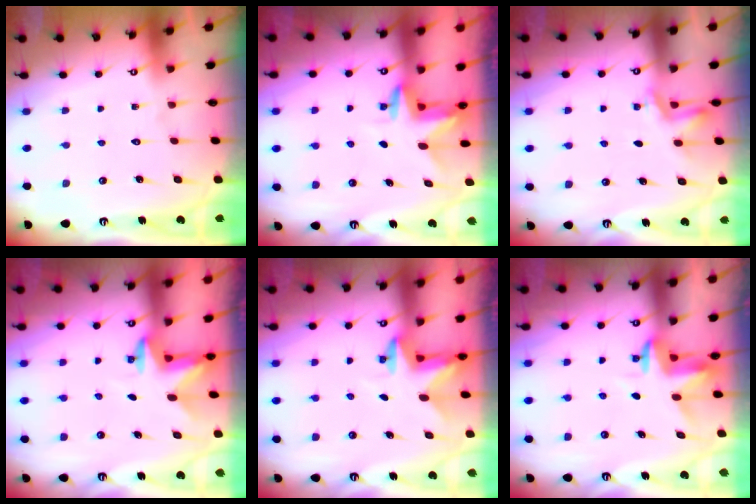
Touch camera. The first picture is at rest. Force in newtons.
{"total": 3.2, "press": 3.2, "slide": 0.3}
{"total": 2.0, "press": 1.7, "slide": 1.0}
{"total": 2.8, "press": 2.8, "slide": 0.7}
{"total": 2.5, "press": 2.5, "slide": 0.4}
{"total": 3.4, "press": 3.4, "slide": 0.2}